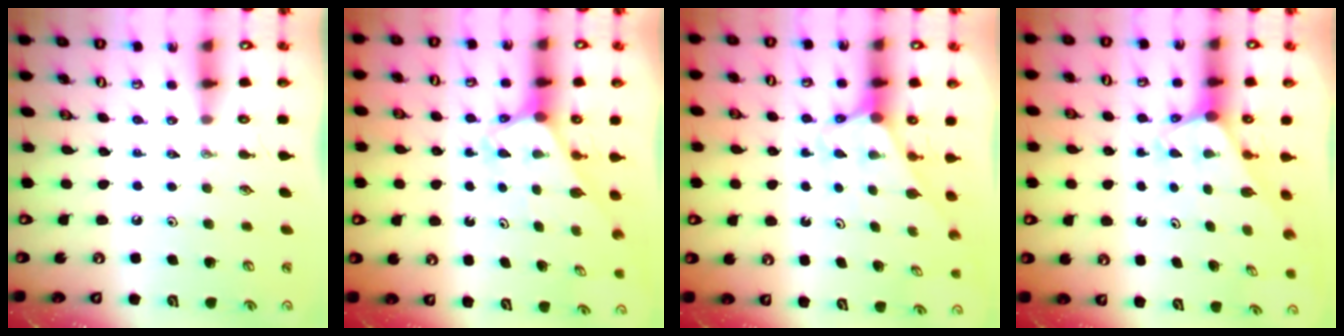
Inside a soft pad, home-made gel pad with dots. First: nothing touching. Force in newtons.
{"total": 2.7, "press": 2.7, "slide": 0.2}
{"total": 2.7, "press": 2.7, "slide": 0.2}
{"total": 2.1, "press": 2.1, "slide": 0.1}